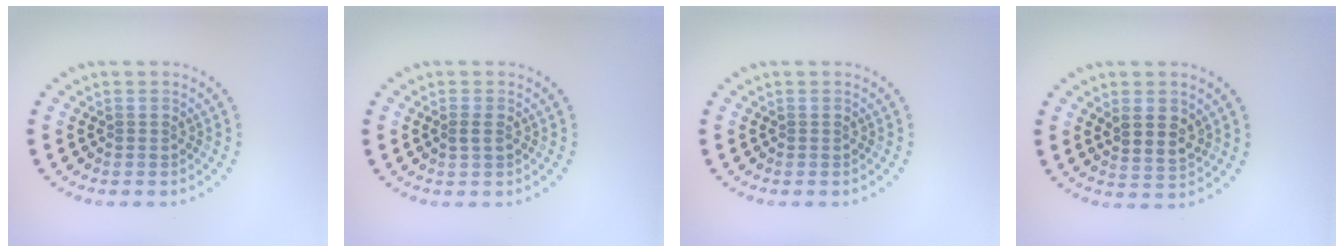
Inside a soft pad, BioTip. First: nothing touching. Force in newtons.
{"total": 1.1, "press": 1.1, "slide": 0.2}
{"total": 0.0}
{"total": 2.8, "press": 2.6, "slide": 1.1}